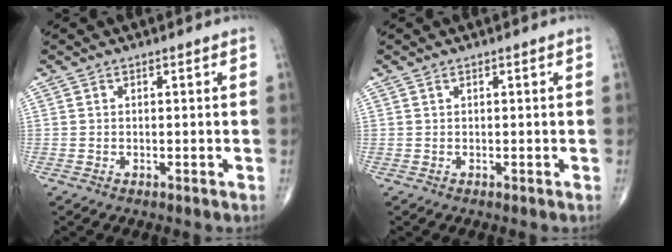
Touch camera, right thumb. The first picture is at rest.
{"total": 0.0}